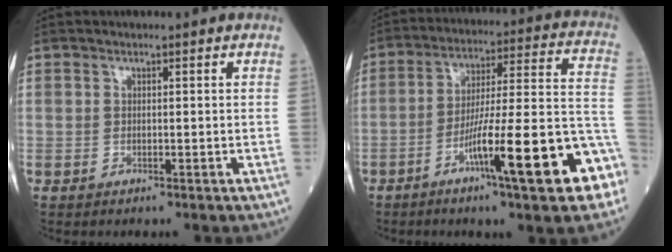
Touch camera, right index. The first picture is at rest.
{"total": 18.2, "force": [-8.3, 1.0, 16.1], "torque": [-0.219, 0.007, -0.126]}